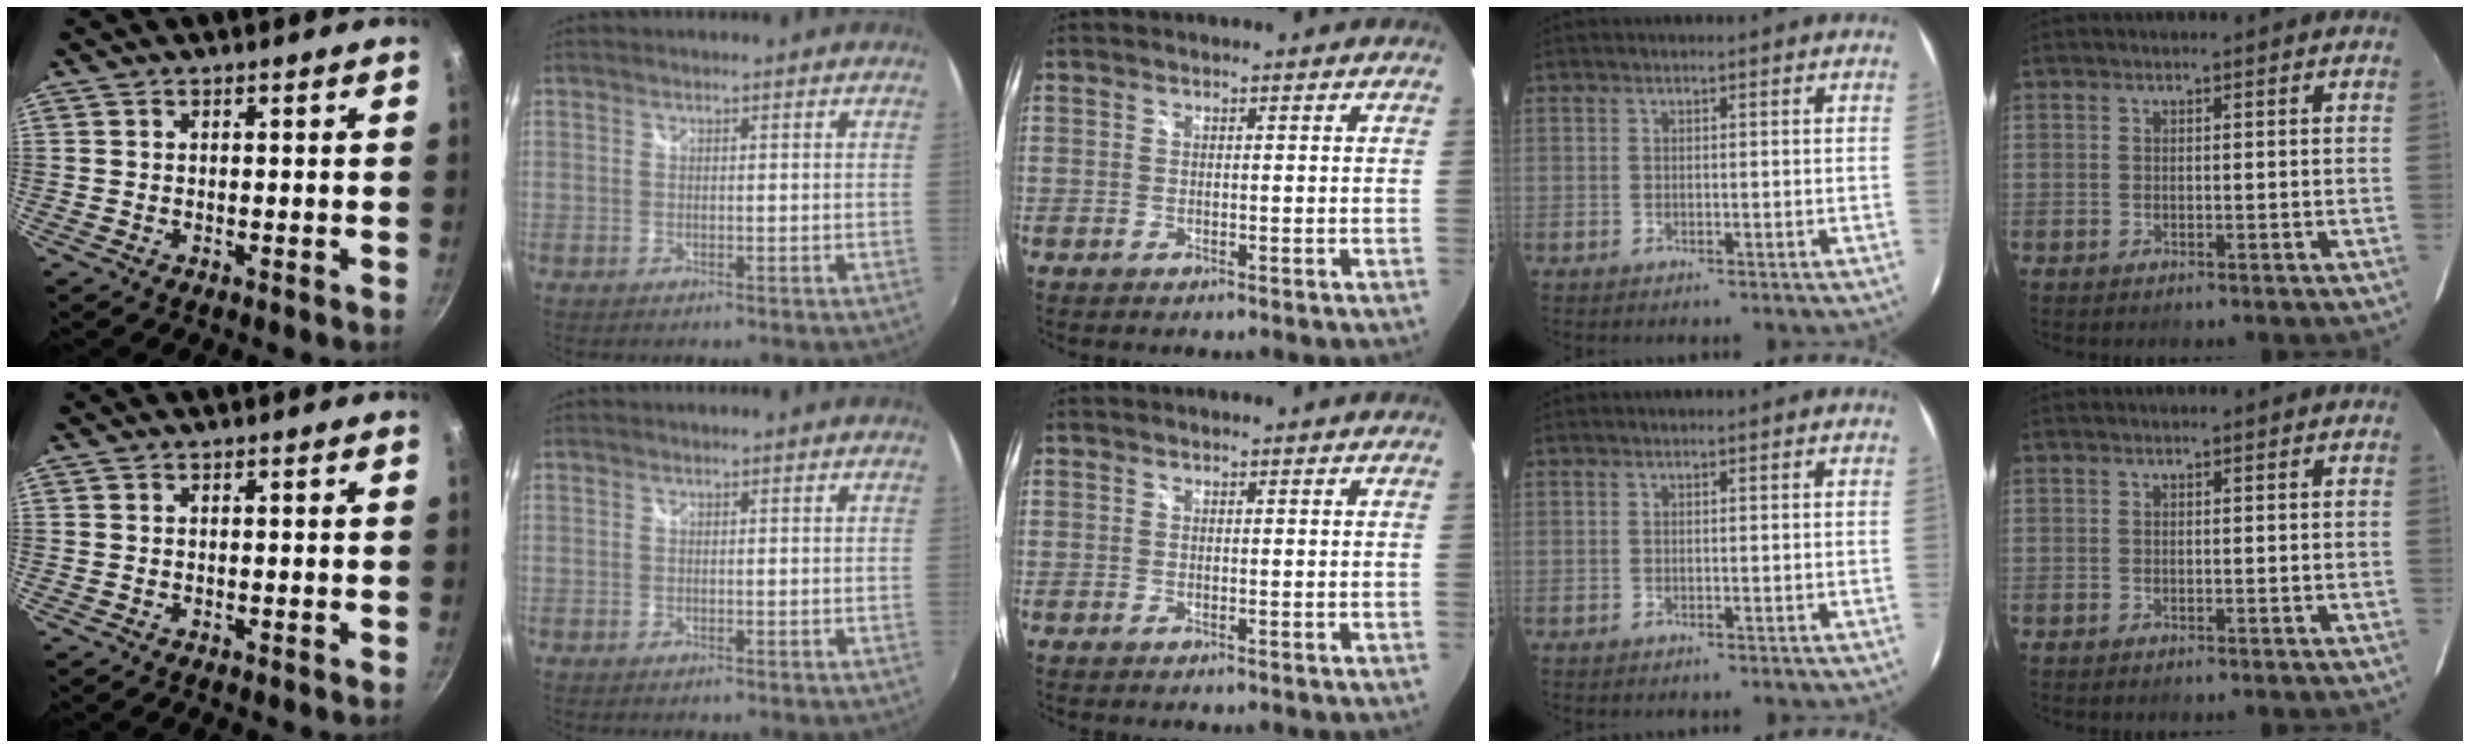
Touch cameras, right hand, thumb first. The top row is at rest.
{}